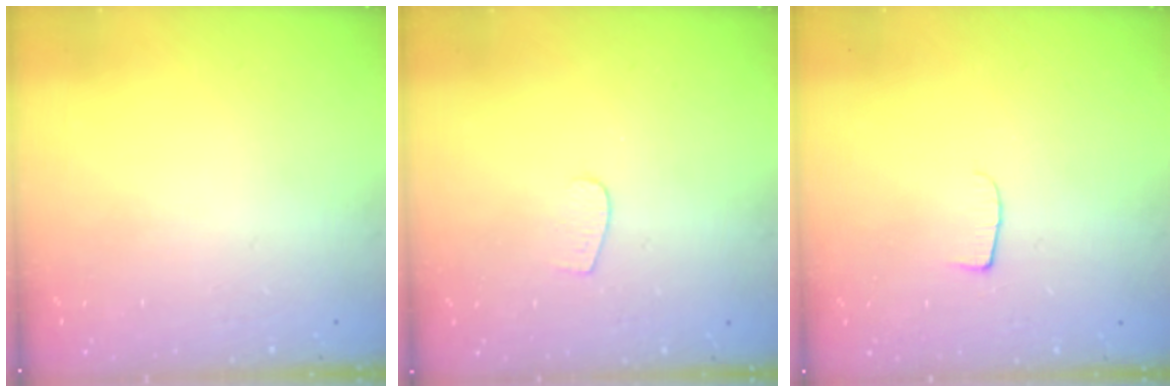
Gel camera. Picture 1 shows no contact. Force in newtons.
{"total": 3.7, "press": 3.7, "slide": 0.3}
{"total": 4.3, "press": 4.3, "slide": 0.5}